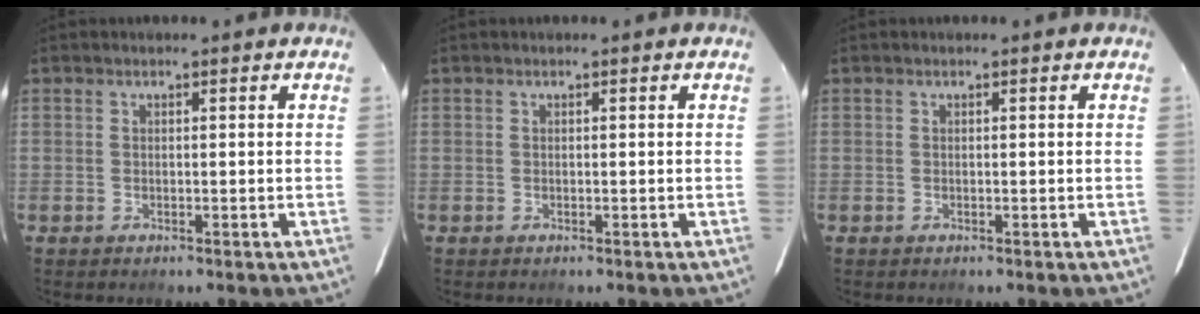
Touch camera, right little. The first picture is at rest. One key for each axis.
{"total": 0.0}
{"total": 0.0}